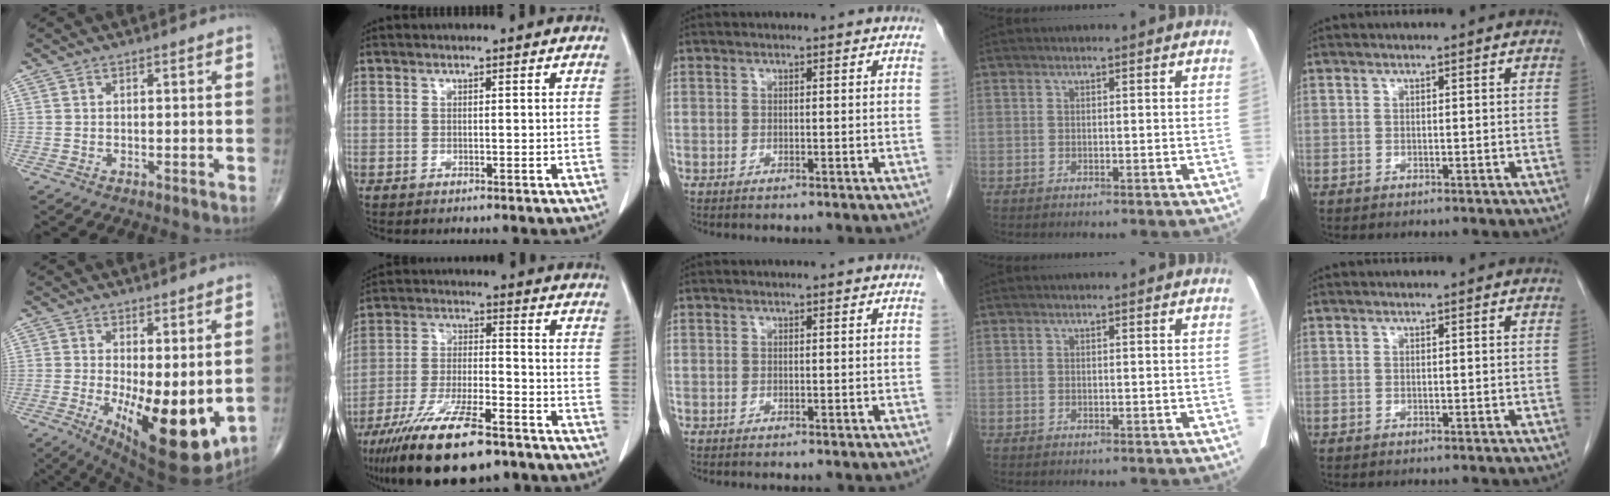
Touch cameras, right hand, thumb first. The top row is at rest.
{"thumb": {"total": 16.2, "force": [-2.3, 6.2, 14.7], "torque": [-0.216, -0.038, -0.012]}, "index": {"total": 17.4, "force": [-12.5, 3.9, 11.6], "torque": [-0.218, -0.034, -0.217]}}